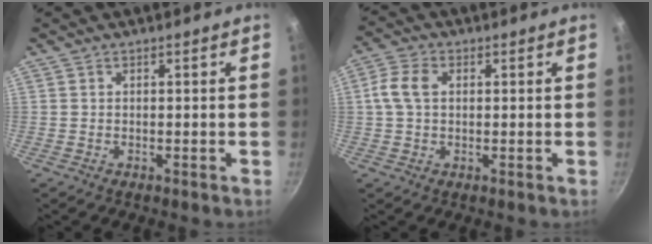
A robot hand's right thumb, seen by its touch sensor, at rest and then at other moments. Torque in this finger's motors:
{"motor_torque": [-0.12, 0.18, 0.01, -0.04, 0.03]}